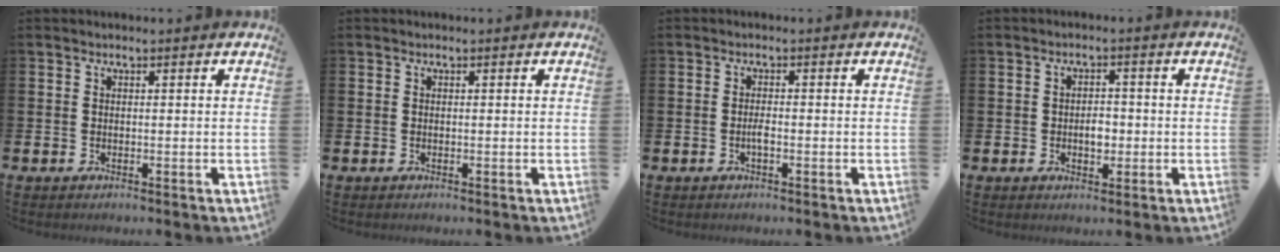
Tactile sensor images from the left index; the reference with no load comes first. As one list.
[{"total": 0.0}, {"total": 1.2, "force": [-0.4, 0.3, 1.1], "torque": [-0.019, -0.002, -0.009]}, {"total": 2.3, "force": [-0.2, 1.6, 1.6], "torque": [-0.013, -0.002, -0.008]}]